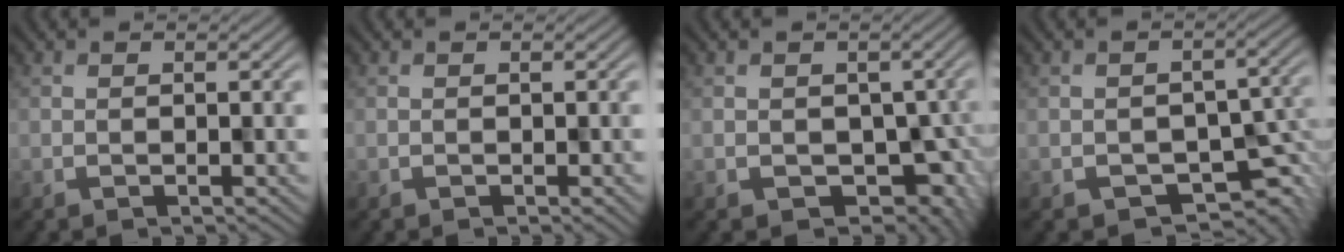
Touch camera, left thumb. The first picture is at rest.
{"total": 0.9, "force": [-0.5, 0.3, 0.7], "torque": [-0.013, 0.001, -0.005]}
{"total": 5.4, "force": [-2.0, 4.4, 2.4], "torque": [-0.021, -0.011, -0.008]}
{"total": 5.0, "force": [-2.6, 3.3, 2.7], "torque": [-0.023, -0.014, -0.032]}